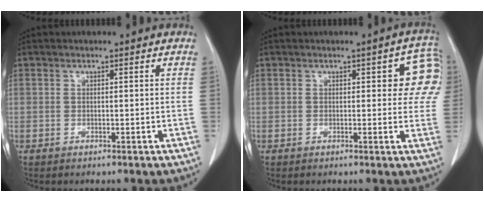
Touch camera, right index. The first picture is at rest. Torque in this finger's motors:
{"motor_torque": [0.20, -0.03, 0.07, 0.01]}